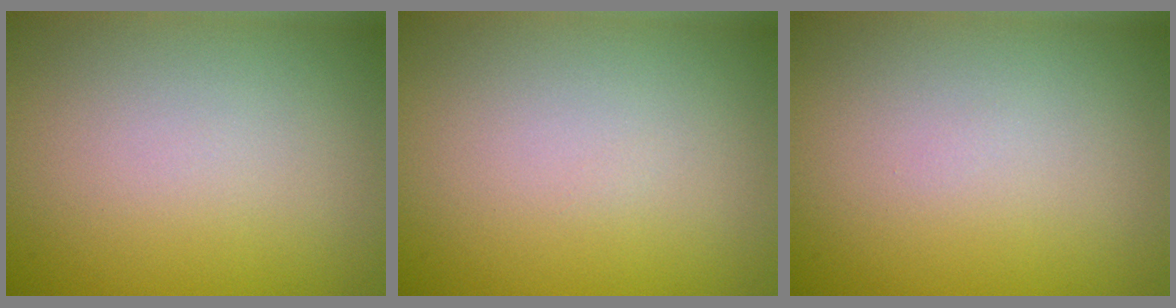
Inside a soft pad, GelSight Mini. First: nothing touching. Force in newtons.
{"total": 0.0}
{"total": 0.0}